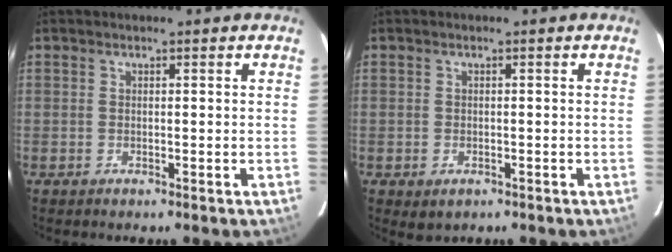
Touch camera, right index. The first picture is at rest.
{"total": 2.0, "force": [-0.8, 1.6, 0.9], "torque": [-0.016, -0.004, -0.008]}